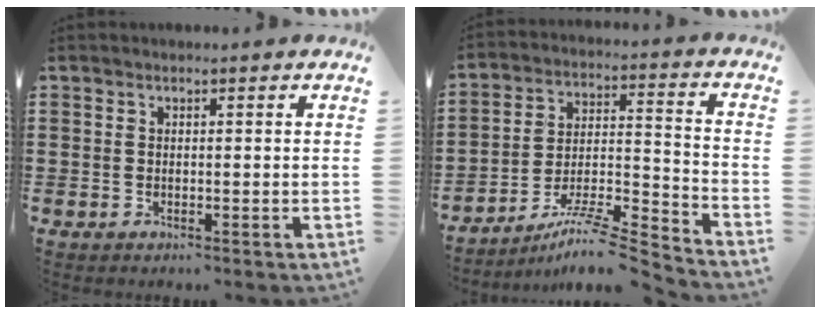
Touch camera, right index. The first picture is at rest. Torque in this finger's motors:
{"motor_torque": [0.17, -0.38, 0.27, 0.10]}